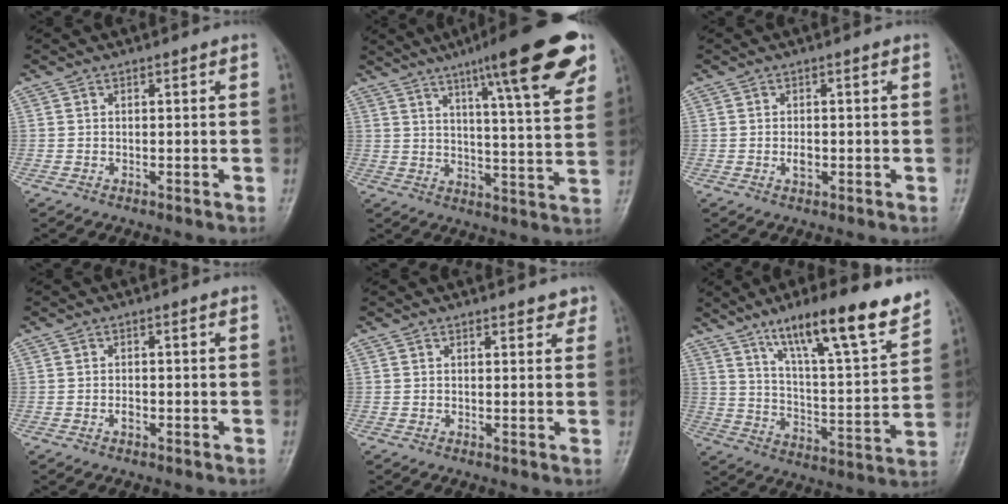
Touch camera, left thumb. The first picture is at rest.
{"total": 19.8, "force": [11.4, 3.1, 15.9], "torque": [-0.203, -0.036, 0.162]}
{"total": 1.7, "force": [-0.3, 1.0, 1.4], "torque": [-0.020, 0.000, -0.005]}
{"total": 1.0, "force": [-0.4, 0.5, 0.7], "torque": [-0.009, 0.001, -0.007]}
{"total": 2.5, "force": [2.1, 1.0, 1.0], "torque": [0.008, -0.007, 0.020]}
{"total": 19.5, "force": [13.3, 3.3, 13.9], "torque": [-0.192, -0.062, 0.215]}